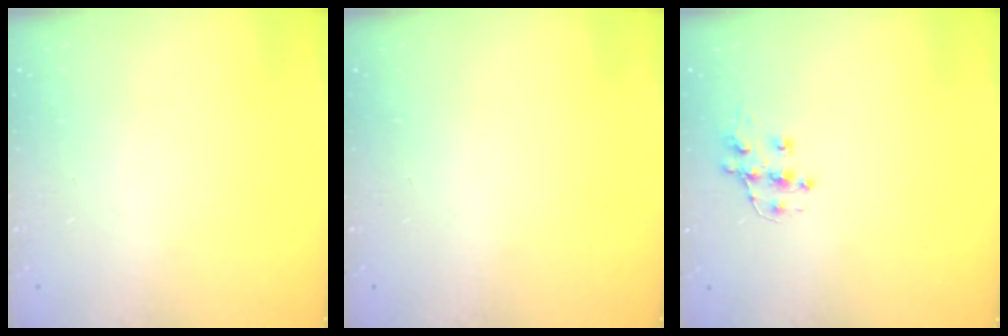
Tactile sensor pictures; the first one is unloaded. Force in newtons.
{"total": 0.0}
{"total": 8.8, "press": 8.8, "slide": 0.6}